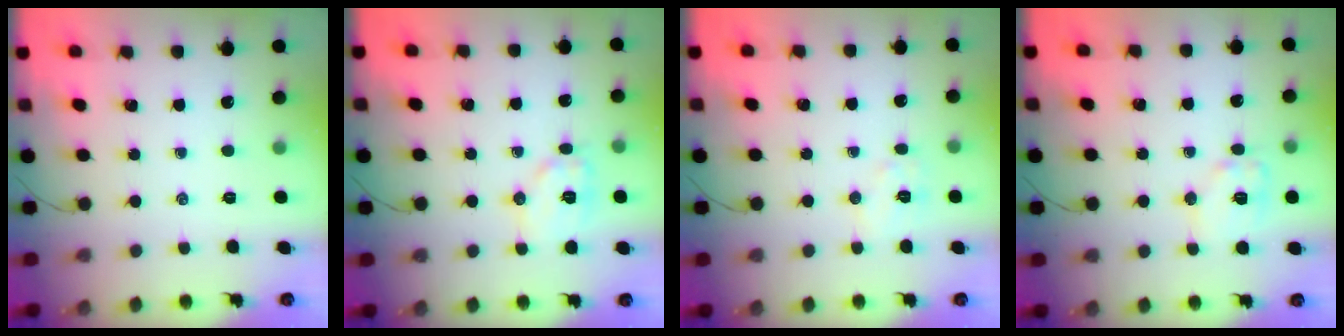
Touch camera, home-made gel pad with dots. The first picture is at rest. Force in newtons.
{"total": 9.5, "press": 9.5, "slide": 0.3}
{"total": 6.7, "press": 6.5, "slide": 1.3}
{"total": 9.2, "press": 9.2, "slide": 0.9}